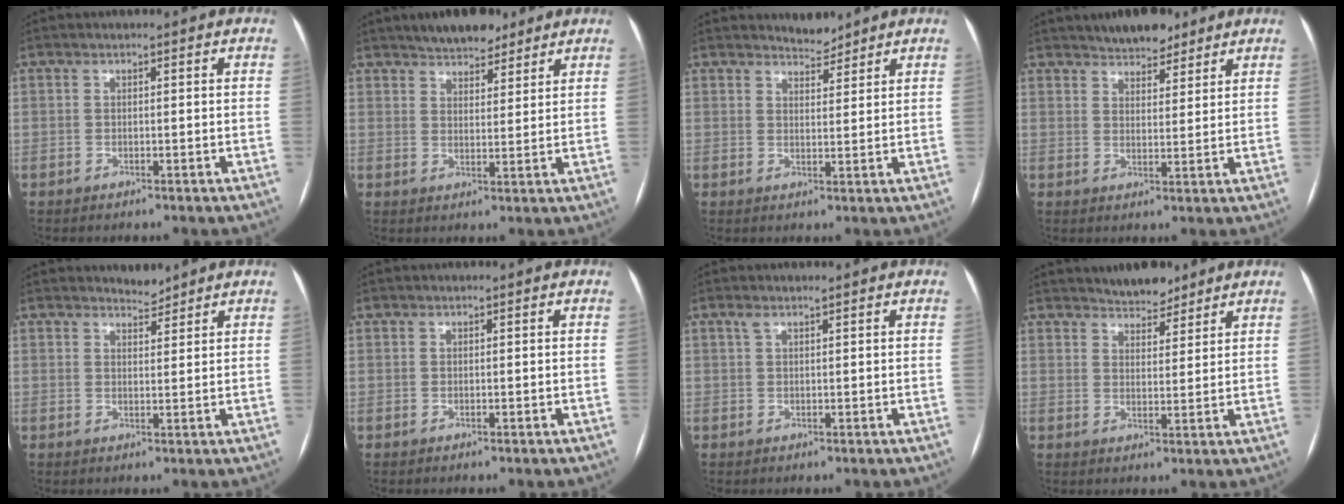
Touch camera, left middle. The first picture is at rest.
{"total": 7.4, "force": [6.0, 2.8, 3.2], "torque": [-0.043, 0.012, 0.098]}
{"total": 2.7, "force": [2.6, 0.5, 0.0], "torque": [0.001, -0.005, 0.044]}
{"total": 6.3, "force": [5.3, 2.5, 2.5], "torque": [-0.034, 0.009, 0.086]}
{"total": 2.0, "force": [2.0, 0.2, -0.2], "torque": [0.000, -0.006, 0.033]}
{"total": 0.0}
{"total": 1.0, "force": [0.8, 0.1, 0.7], "torque": [-0.021, 0.011, 0.019]}
{"total": 5.1, "force": [4.6, 1.7, 1.5], "torque": [-0.025, 0.003, 0.075]}